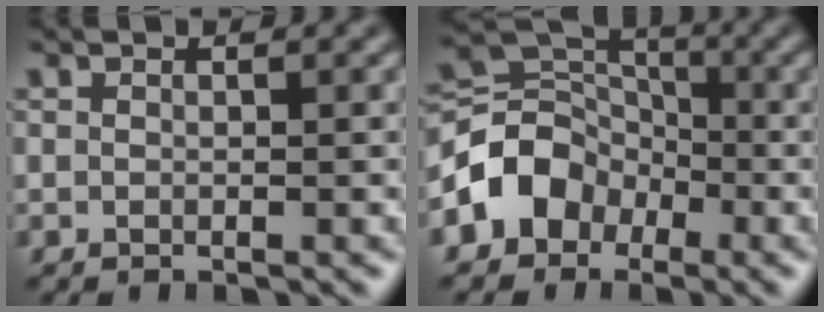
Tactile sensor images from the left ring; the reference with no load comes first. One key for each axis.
{"total": 5.4, "fx": -2.5, "fy": 4.4, "fz": 1.9, "tx": -0.017, "ty": 0.010, "tz": -0.058}